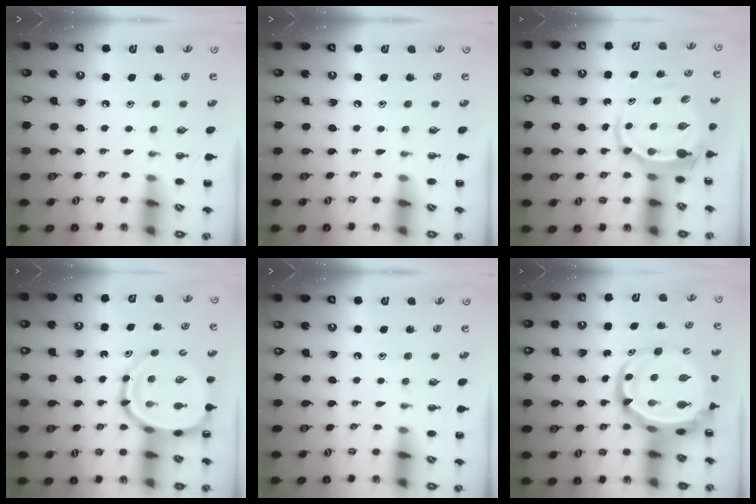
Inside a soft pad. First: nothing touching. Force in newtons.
{"total": 0.0}
{"total": 5.3, "press": 5.2, "slide": 1.3}
{"total": 11.8, "press": 11.4, "slide": 3.0}
{"total": 0.0}
{"total": 10.1, "press": 9.7, "slide": 2.8}